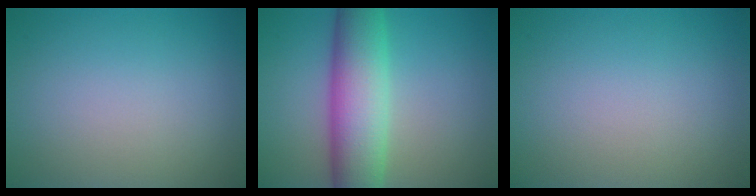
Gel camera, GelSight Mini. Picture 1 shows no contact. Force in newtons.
{"total": 8.5, "press": 8.5, "slide": 0.2}
{"total": 0.0}